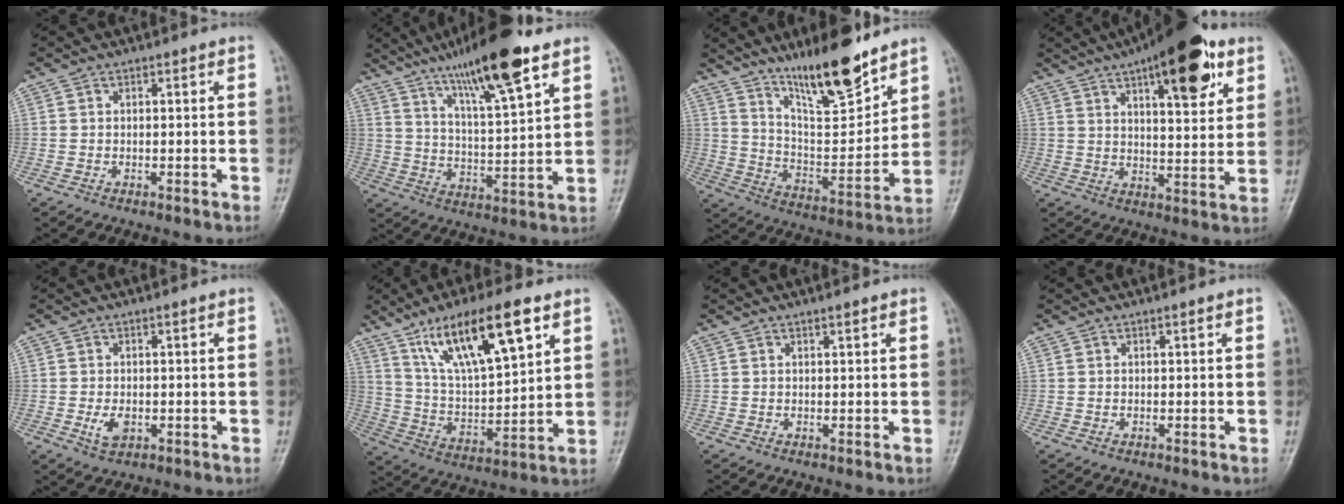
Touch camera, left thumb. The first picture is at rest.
{"total": 16.5, "force": [10.7, 2.6, 12.3], "torque": [-0.196, -0.046, 0.184]}
{"total": 16.4, "force": [12.2, 4.2, 10.1], "torque": [-0.134, -0.085, 0.216]}
{"total": 17.9, "force": [9.6, 6.2, 13.7], "torque": [-0.168, -0.030, 0.138]}
{"total": 3.1, "force": [-0.6, 1.9, 2.3], "torque": [-0.041, -0.005, -0.008]}
{"total": 17.9, "force": [9.9, 5.2, 14.0], "torque": [-0.226, -0.031, 0.187]}
{"total": 0.6, "force": [0.5, 0.1, 0.3], "torque": [-0.004, -0.002, 0.008]}
{"total": 0.0}